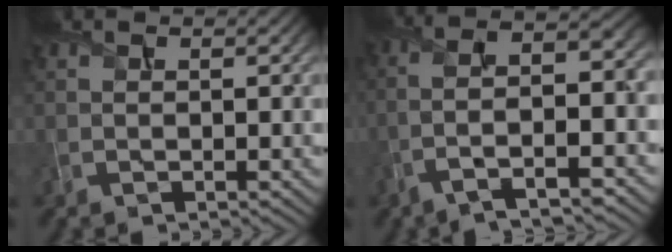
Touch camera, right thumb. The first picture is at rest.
{"total": 10.1, "force": [-3.7, 2.8, 9.0], "torque": [-0.158, 0.017, -0.069]}